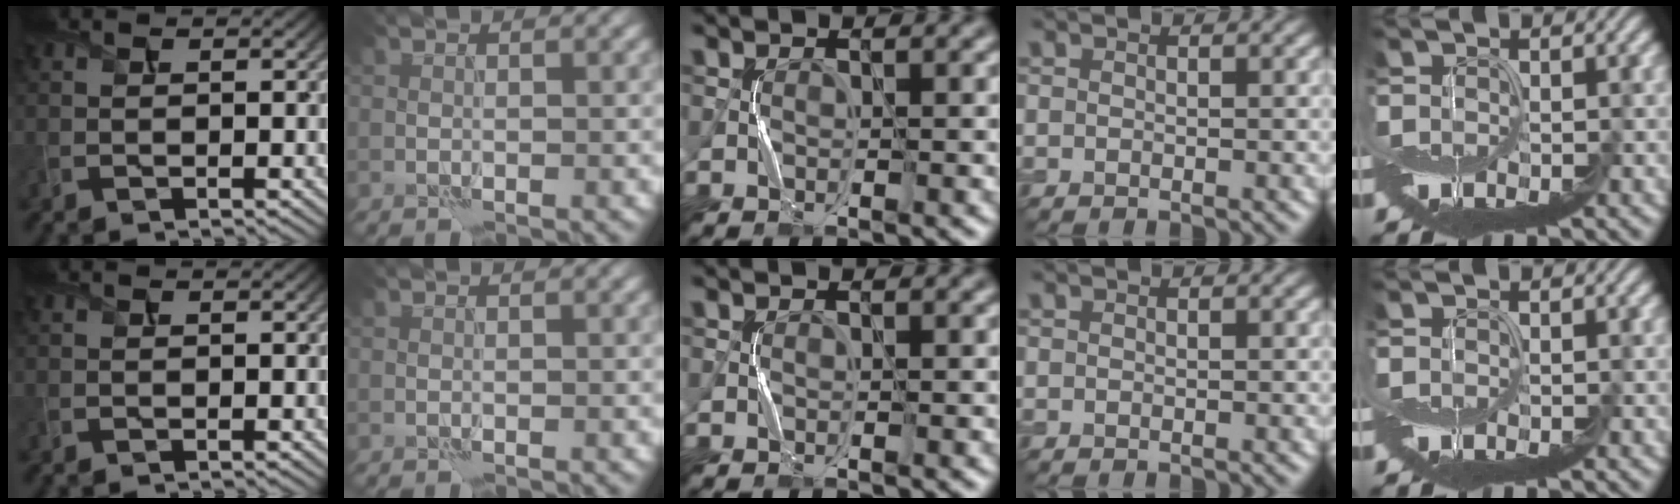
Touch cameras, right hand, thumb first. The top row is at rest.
{}